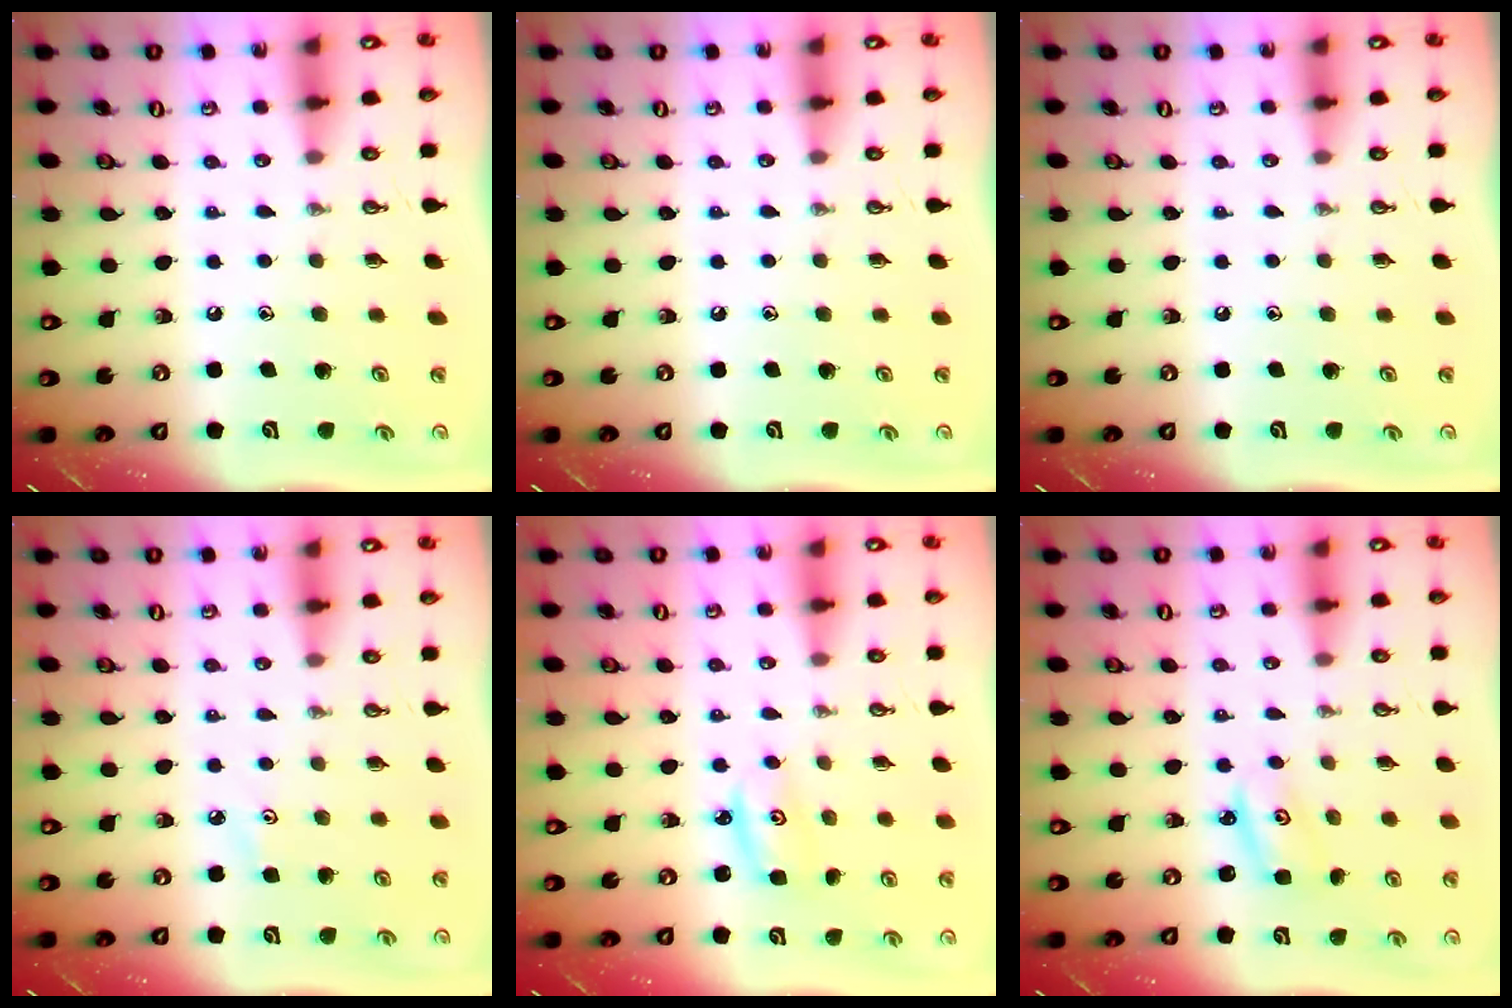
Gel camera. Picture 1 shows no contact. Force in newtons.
{"total": 0.0}
{"total": 0.0}
{"total": 2.8, "press": 2.8, "slide": 0.4}
{"total": 3.2, "press": 3.2, "slide": 0.3}
{"total": 2.8, "press": 2.8, "slide": 0.2}